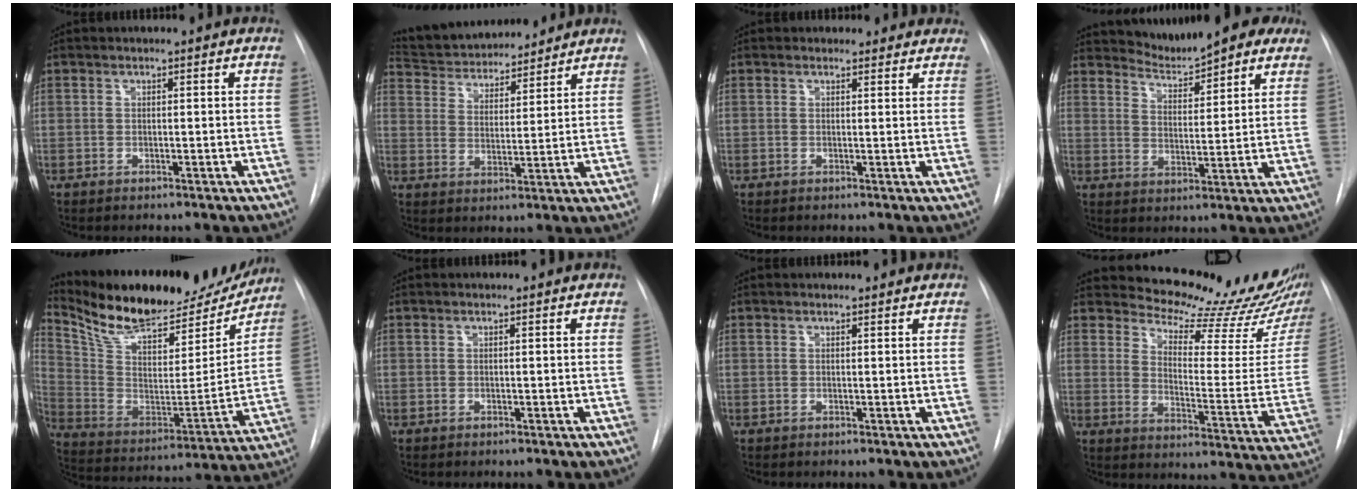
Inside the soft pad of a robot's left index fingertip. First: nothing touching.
{"total": 14.6, "force": [13.5, 3.5, 4.3], "torque": [-0.073, 0.017, 0.220]}
{"total": 3.4, "force": [3.0, 1.7, 0.1], "torque": [0.012, -0.003, 0.018]}
{"total": 9.9, "force": [9.2, 2.0, 3.2], "torque": [-0.039, -0.008, 0.130]}
{"total": 25.3, "force": [22.3, 7.1, 9.5], "torque": [-0.175, -0.029, 0.337]}
{"total": 0.0}
{"total": 0.6, "force": [0.6, 0.1, -0.1], "torque": [-0.008, 0.001, 0.007]}
{"total": 18.5, "force": [17.5, 1.4, 6.0], "torque": [-0.086, -0.114, 0.211]}